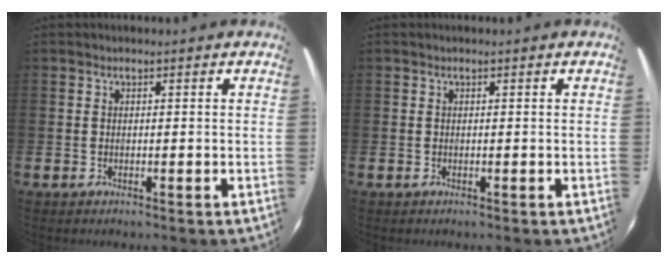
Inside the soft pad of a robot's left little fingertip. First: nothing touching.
{"total": 0.0}